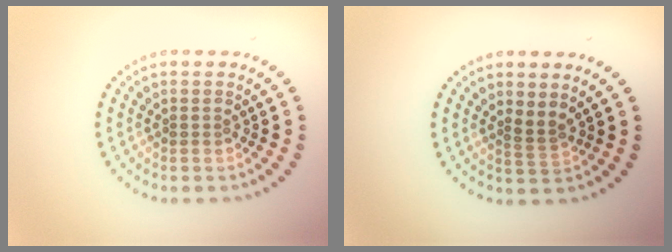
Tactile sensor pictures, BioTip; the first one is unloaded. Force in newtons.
{"total": 1.4, "press": 0.9, "slide": 1.1}